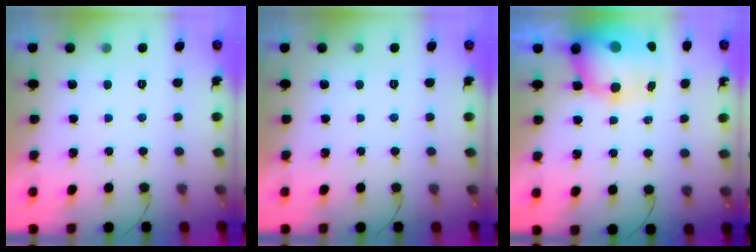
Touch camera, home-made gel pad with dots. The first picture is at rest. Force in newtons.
{"total": 0.0}
{"total": 12.1, "press": 11.6, "slide": 3.3}